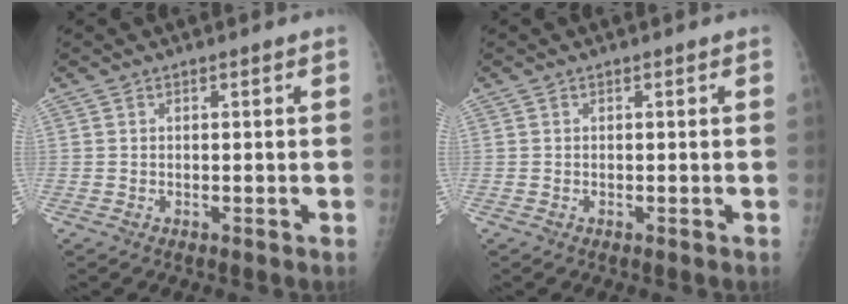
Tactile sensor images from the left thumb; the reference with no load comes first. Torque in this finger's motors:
{"motor_torque": [-0.29, 0.07, -0.07, -0.03, 0.00]}